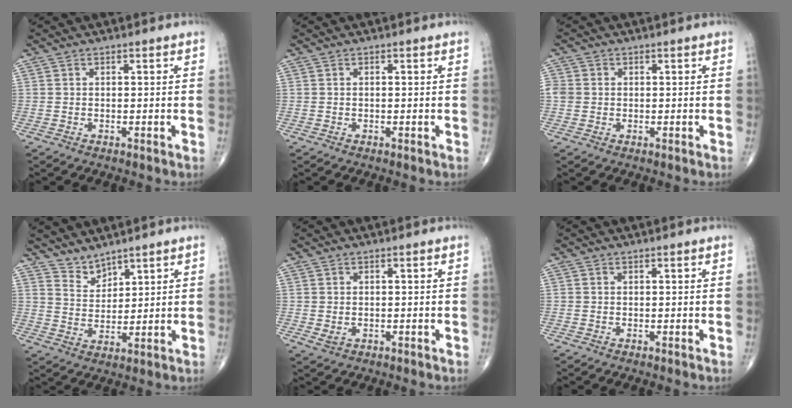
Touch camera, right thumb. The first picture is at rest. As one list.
[{"total": 0.0}, {"total": 3.5, "force": [0.2, 3.2, 1.4], "torque": [-0.023, 0.008, 0.007]}, {"total": 4.2, "force": [3.9, 1.3, 0.6], "torque": [0.002, -0.035, 0.084]}, {"total": 1.6, "force": [-0.2, 1.1, 1.1], "torque": [-0.020, -0.001, 0.002]}, {"total": 0.0}]